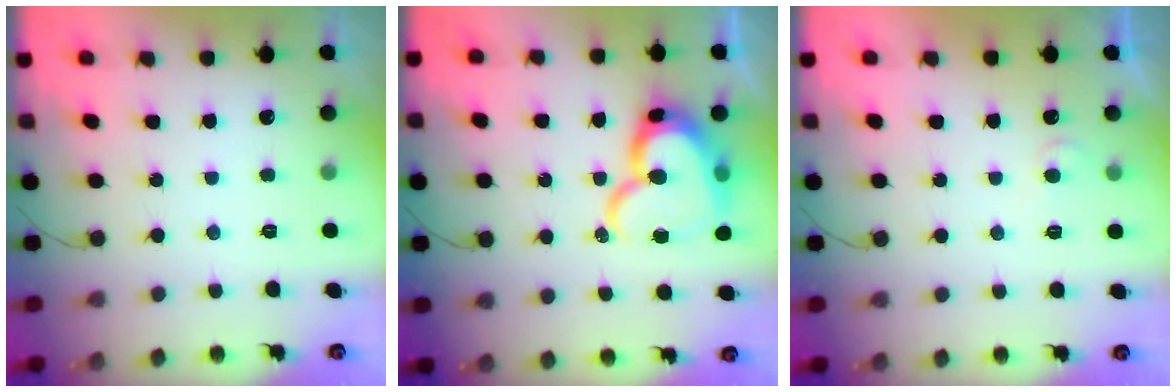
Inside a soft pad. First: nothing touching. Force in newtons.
{"total": 18.8, "press": 18.8, "slide": 1.8}
{"total": 4.4, "press": 4.4, "slide": 0.5}